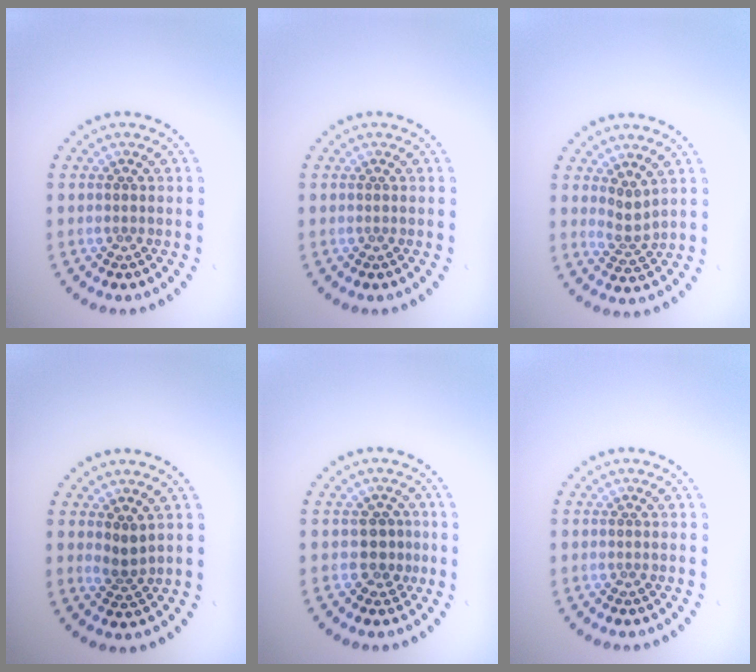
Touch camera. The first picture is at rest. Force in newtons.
{"total": 0.0}
{"total": 1.8, "press": 1.2, "slide": 1.3}
{"total": 1.6, "press": 1.3, "slide": 0.9}
{"total": 2.0, "press": 1.6, "slide": 1.2}
{"total": 0.0}